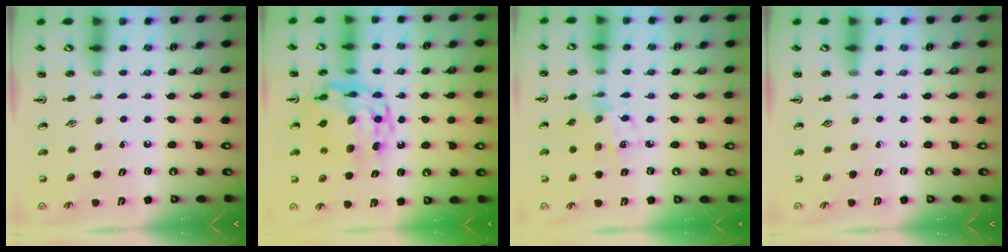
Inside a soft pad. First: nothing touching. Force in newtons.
{"total": 14.8, "press": 14.7, "slide": 1.3}
{"total": 6.5, "press": 6.5, "slide": 0.5}
{"total": 0.0}